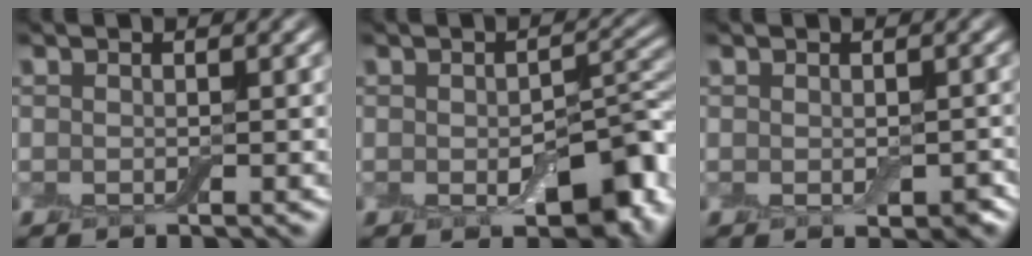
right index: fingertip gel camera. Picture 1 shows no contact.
{"total": 6.9, "force": [-2.3, 3.7, 5.3], "torque": [-0.072, -0.009, -0.027]}
{"total": 1.9, "force": [-0.4, 1.1, 1.4], "torque": [-0.022, -0.011, 0.000]}